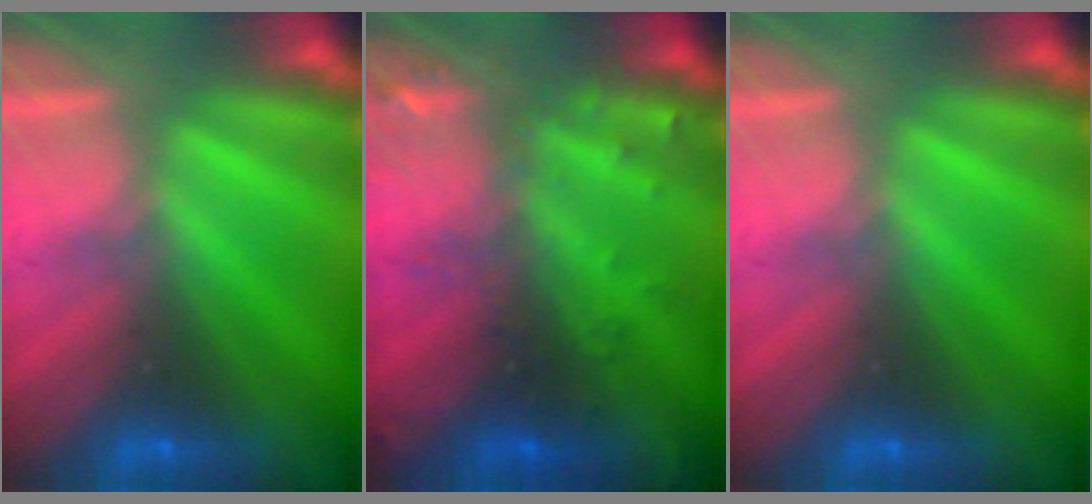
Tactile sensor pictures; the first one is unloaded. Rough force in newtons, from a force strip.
{"total": 2.9}
{"total": 0.0}